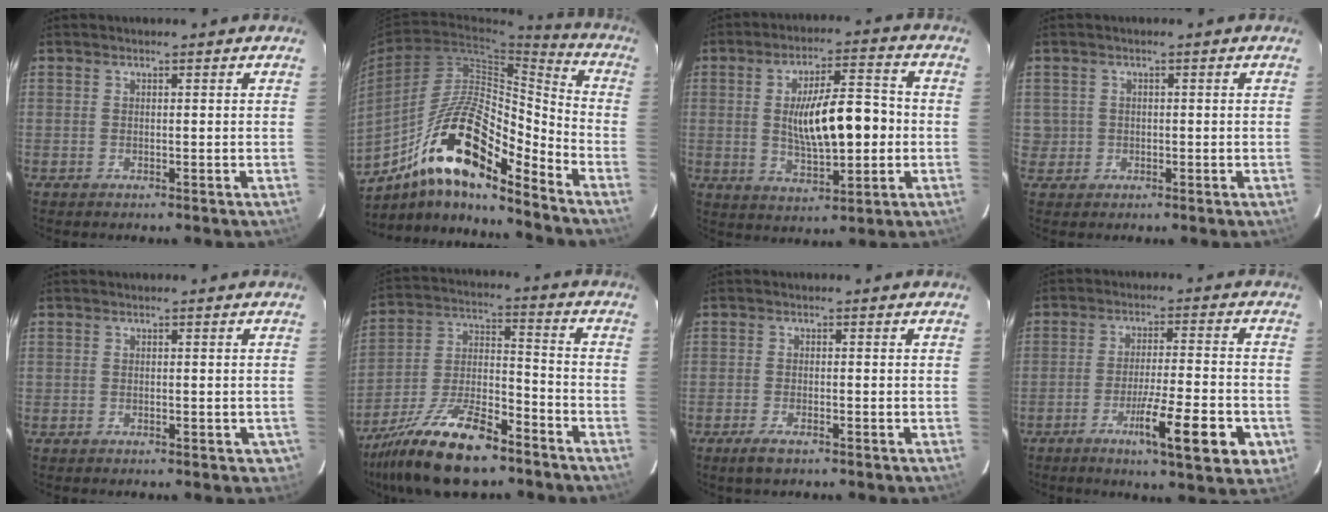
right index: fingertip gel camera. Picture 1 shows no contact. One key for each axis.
{"total": 17.7, "fx": -11.0, "fy": 4.3, "fz": 13.1, "tx": -0.239, "ty": 0.024, "tz": -0.190}
{"total": 12.5, "fx": -0.3, "fy": 3.6, "fz": 12.0, "tx": -0.208, "ty": 0.013, "tz": 0.000}
{"total": 2.2, "fx": 0.0, "fy": 2.1, "fz": -0.2, "tx": 0.011, "ty": 0.006, "tz": 0.003}
{"total": 2.0, "fx": -0.9, "fy": 1.2, "fz": 1.2, "tx": 0.000, "ty": 0.006, "tz": -0.007}
{"total": 15.9, "fx": -11.8, "fy": 3.8, "fz": 9.9, "tx": -0.198, "ty": -0.006, "tz": -0.214}
{"total": 2.8, "fx": -1.8, "fy": 0.7, "fz": 1.9, "tx": -0.042, "ty": -0.004, "tz": -0.031}
{"total": 12.0, "fx": -5.1, "fy": 1.1, "fz": 10.9, "tx": -0.161, "ty": -0.014, "tz": -0.072}